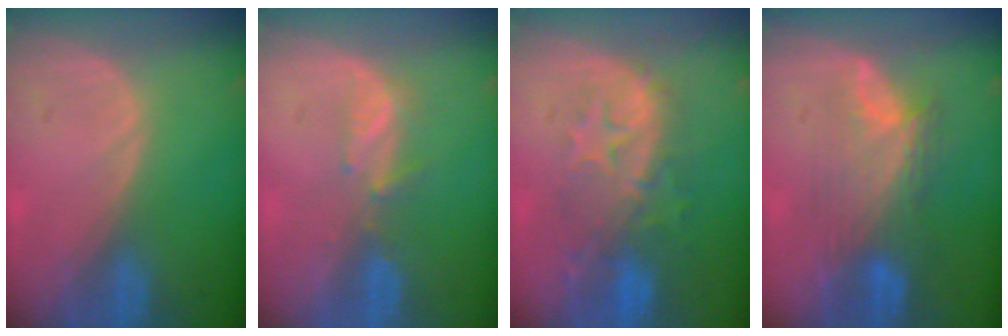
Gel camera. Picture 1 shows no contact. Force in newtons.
{"total": 2.7, "press": 2.6, "slide": 0.8}
{"total": 9.5, "press": 8.7, "slide": 4.0}
{"total": 7.8, "press": 7.4, "slide": 2.4}